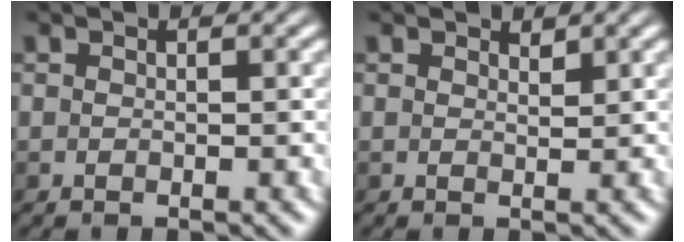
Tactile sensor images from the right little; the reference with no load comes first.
{"total": 0.6, "force": [0.6, 0.1, 0.1], "torque": [-0.007, -0.002, 0.007]}